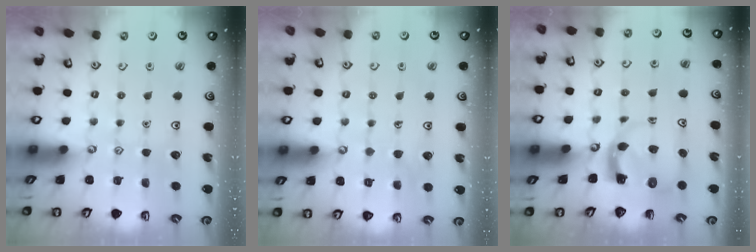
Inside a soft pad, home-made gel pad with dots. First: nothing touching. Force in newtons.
{"total": 4.6, "press": 4.6, "slide": 0.3}
{"total": 4.0, "press": 3.9, "slide": 0.6}